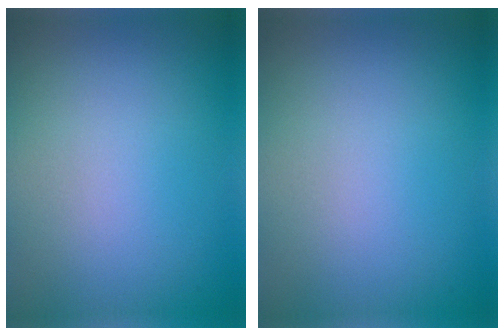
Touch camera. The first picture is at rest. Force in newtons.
{"total": 0.0}